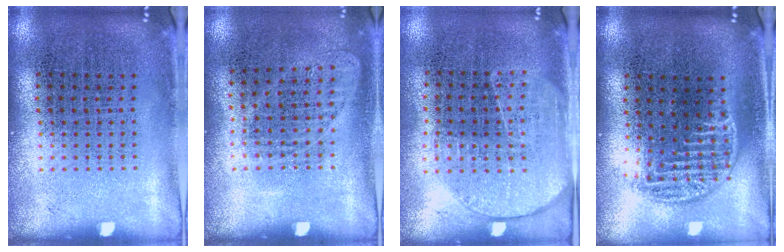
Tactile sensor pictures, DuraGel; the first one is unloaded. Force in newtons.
{"total": 1.0, "press": 0.9, "slide": 0.3}
{"total": 1.9, "press": 1.5, "slide": 1.1}
{"total": 1.1, "press": 1.0, "slide": 0.5}